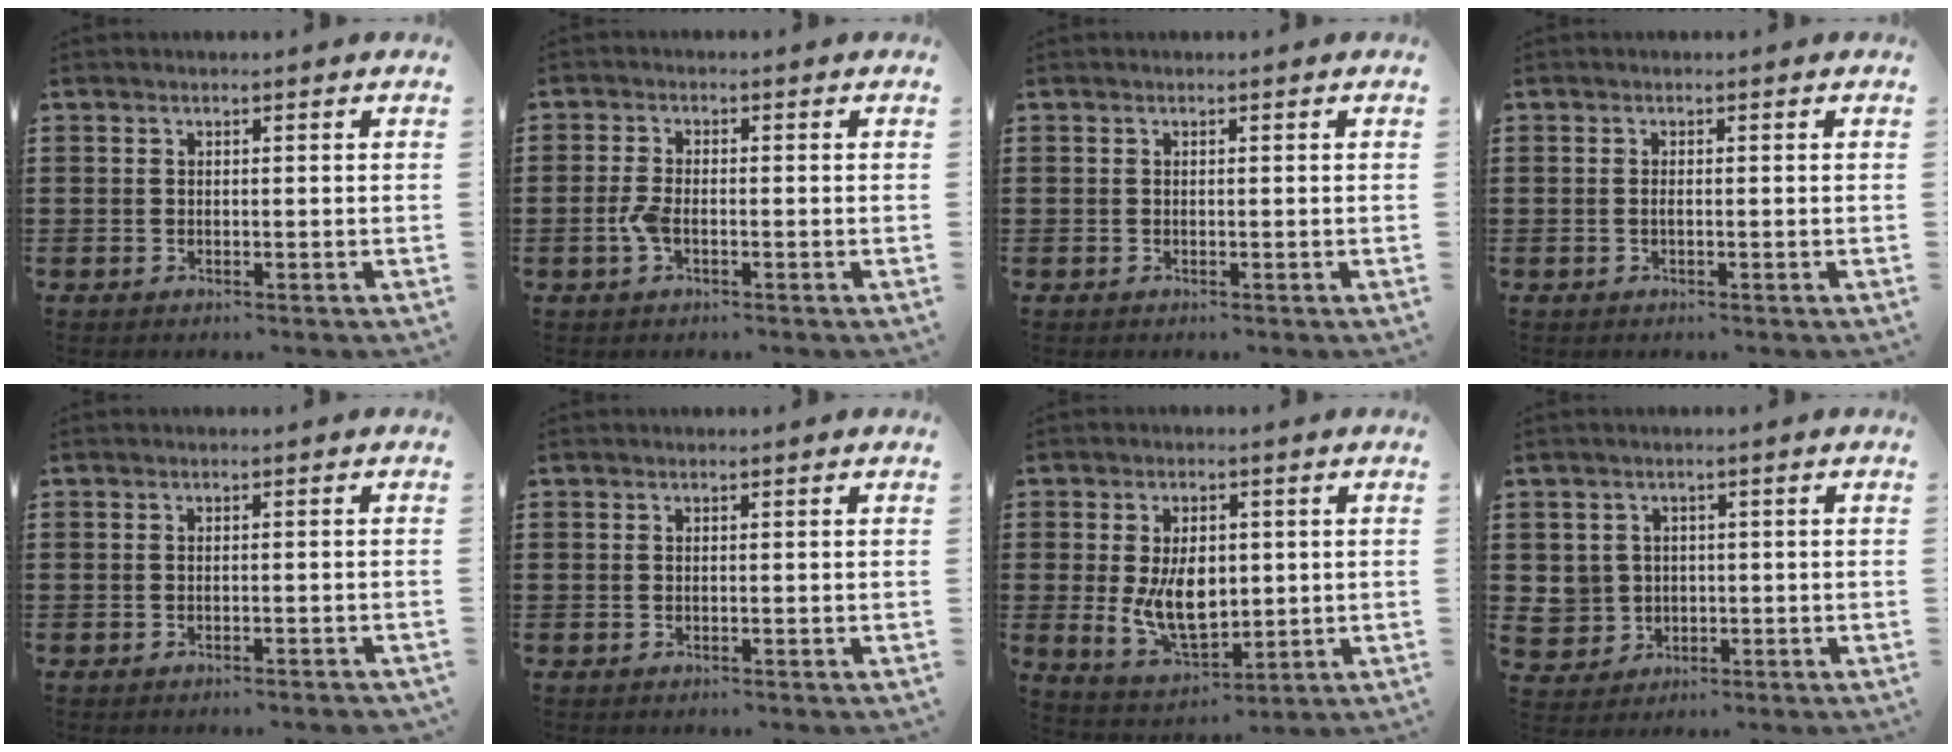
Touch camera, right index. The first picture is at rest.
{"total": 2.9, "force": [-1.0, 1.2, 2.5], "torque": [-0.066, -0.007, -0.023]}
{"total": 0.0}
{"total": 0.5, "force": [-0.2, 0.1, 0.5], "torque": [-0.009, -0.003, -0.003]}
{"total": 0.8, "force": [-0.7, -0.1, 0.2], "torque": [-0.005, -0.002, -0.015]}
{"total": 0.0}
{"total": 8.9, "force": [0.3, 5.4, 7.1], "torque": [-0.127, 0.000, 0.001]}
{"total": 4.0, "force": [-0.1, 3.9, 0.7], "torque": [-0.044, 0.006, -0.007]}